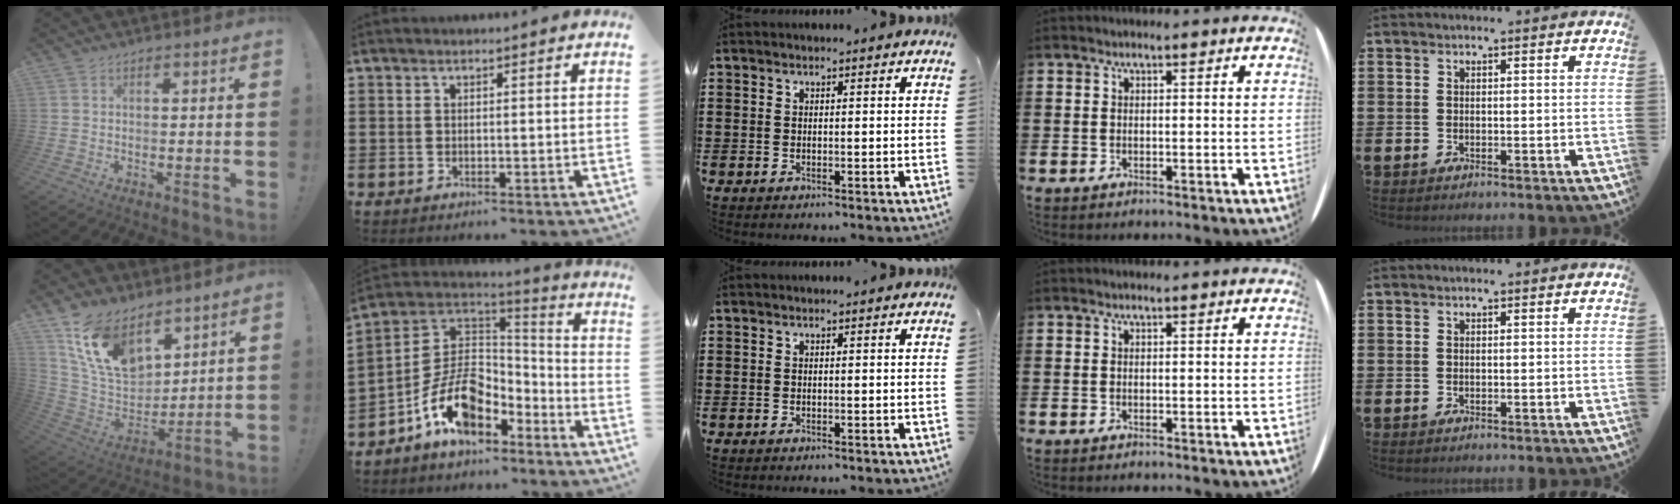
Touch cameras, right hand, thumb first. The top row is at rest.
{"thumb": {"total": 16.7, "force": [10.5, 9.3, 9.1], "torque": [-0.170, -0.062, 0.202]}, "index": {"total": 12.2, "force": [-5.5, 7.8, 7.6], "torque": [-0.159, 0.014, -0.105]}}